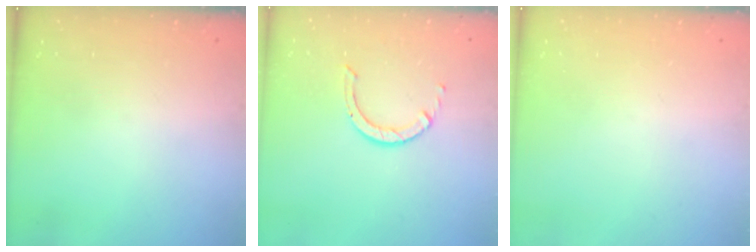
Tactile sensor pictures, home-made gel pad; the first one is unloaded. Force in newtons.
{"total": 3.5, "press": 3.5, "slide": 0.5}
{"total": 0.0}